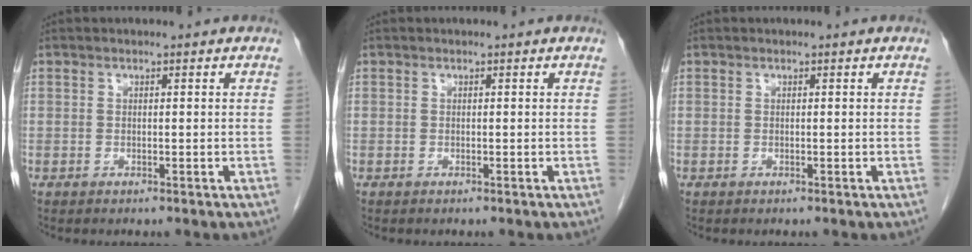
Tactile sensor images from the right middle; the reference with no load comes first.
{"total": 0.0}
{"total": 0.0}